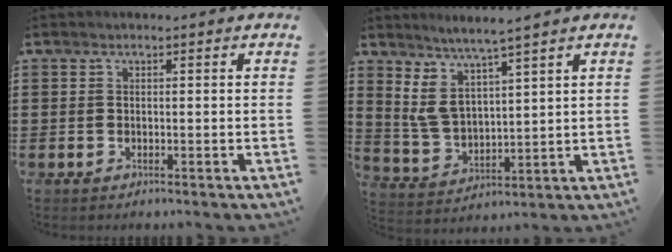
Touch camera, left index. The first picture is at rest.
{"total": 6.1, "force": [4.2, 1.7, 4.0], "torque": [-0.099, -0.018, 0.073]}